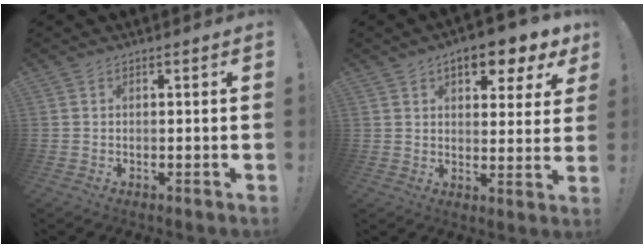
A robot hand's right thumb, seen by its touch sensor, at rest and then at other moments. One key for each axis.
{"total": 9.1, "fx": 5.1, "fy": 3.9, "fz": 6.4, "tx": -0.084, "ty": -0.026, "tz": 0.086}